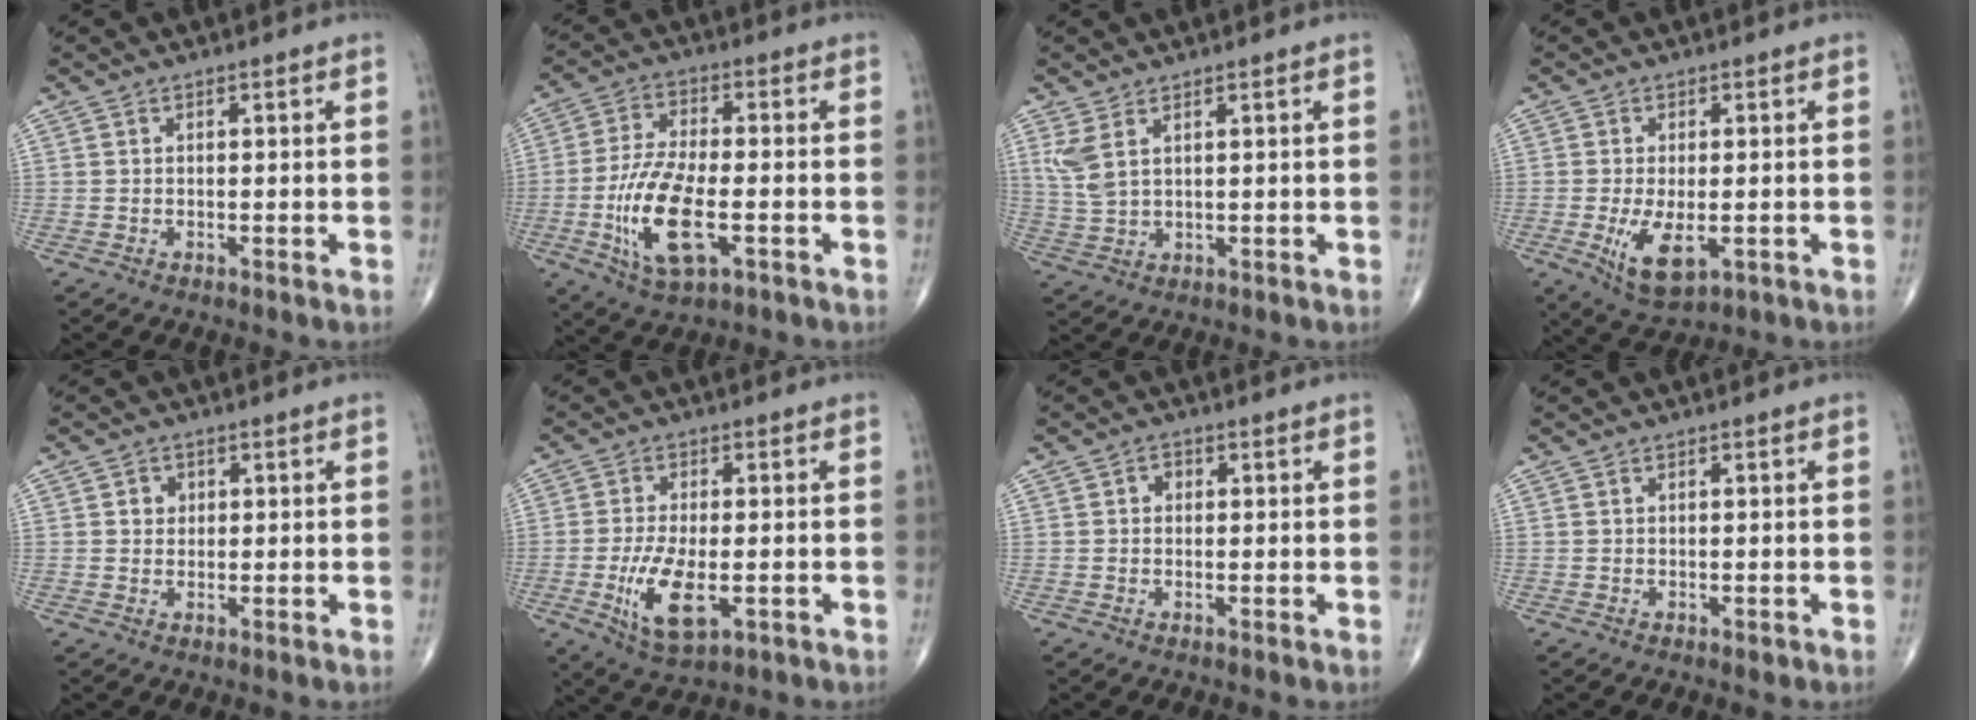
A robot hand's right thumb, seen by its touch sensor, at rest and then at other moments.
{"total": 13.5, "force": [-3.7, 5.4, 11.8], "torque": [-0.240, 0.008, -0.064]}
{"total": 4.7, "force": [2.3, 2.0, 3.7], "torque": [-0.090, -0.004, 0.058]}
{"total": 7.5, "force": [-1.9, 3.4, 6.4], "torque": [-0.116, -0.017, -0.023]}
{"total": 2.2, "force": [0.5, 2.0, 0.8], "torque": [0.000, 0.000, 0.007]}
{"total": 9.6, "force": [-2.5, 4.1, 8.3], "torque": [-0.160, -0.010, -0.039]}
{"total": 1.7, "force": [0.2, 1.4, 0.9], "torque": [-0.003, 0.005, -0.001]}
{"total": 0.6, "force": [-0.3, 0.3, 0.4], "torque": [-0.002, 0.000, -0.003]}